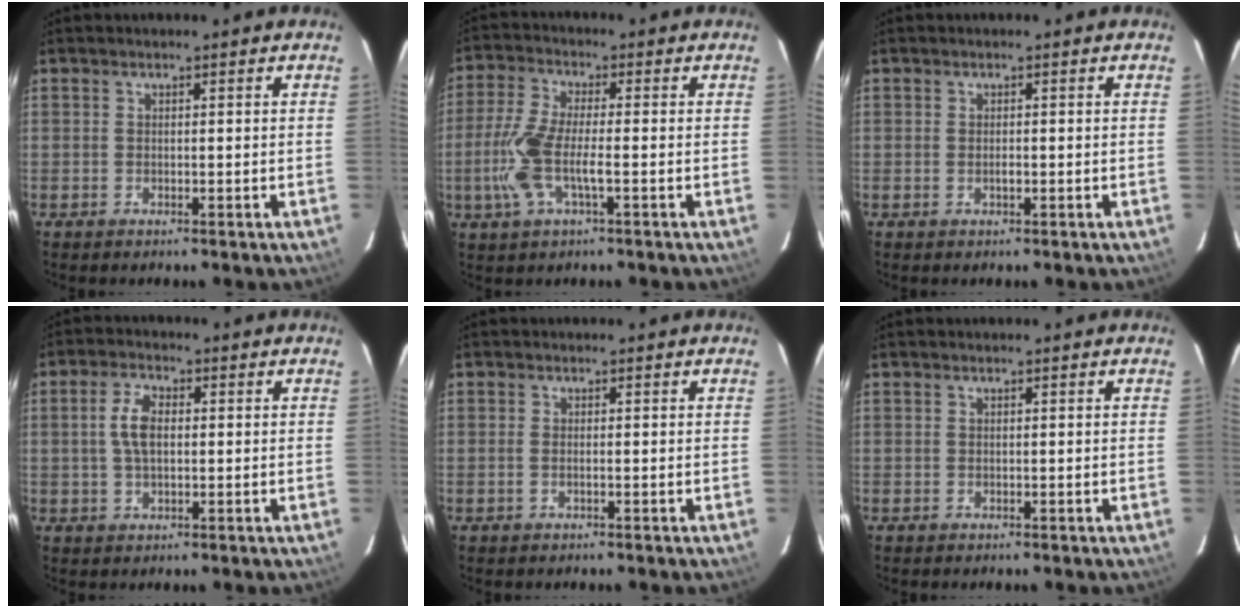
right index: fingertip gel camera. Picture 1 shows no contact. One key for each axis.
{"total": 9.6, "fx": -2.3, "fy": 2.4, "fz": 9.0, "tx": -0.198, "ty": -0.001, "tz": -0.046}
{"total": 0.7, "fx": -0.4, "fy": 0.3, "fz": 0.5, "tx": -0.011, "ty": 0.001, "tz": -0.005}
{"total": 5.0, "fx": 0.4, "fy": 2.6, "fz": 4.2, "tx": -0.085, "ty": 0.009, "tz": 0.010}
{"total": 0.8, "fx": -0.2, "fy": 0.0, "fz": 0.7, "tx": -0.013, "ty": 0.002, "tz": -0.006}
{"total": 0.0}